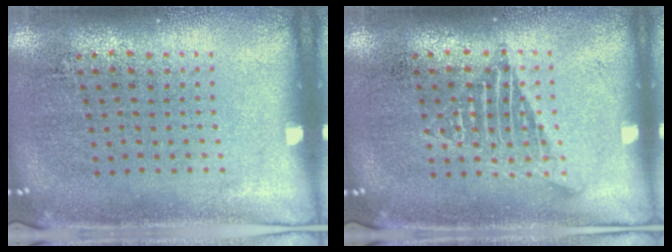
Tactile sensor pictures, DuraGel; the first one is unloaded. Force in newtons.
{"total": 1.9, "press": 1.9, "slide": 0.2}